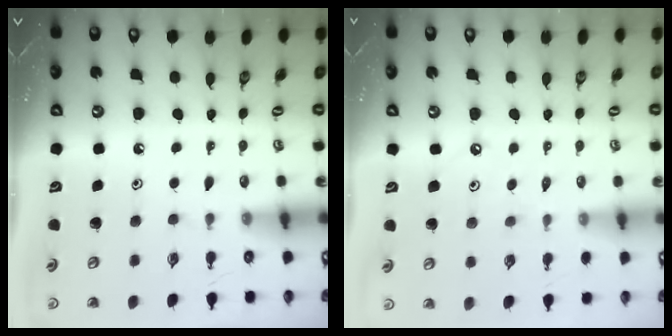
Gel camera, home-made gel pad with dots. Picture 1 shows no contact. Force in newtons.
{"total": 2.4, "press": 2.3, "slide": 0.4}